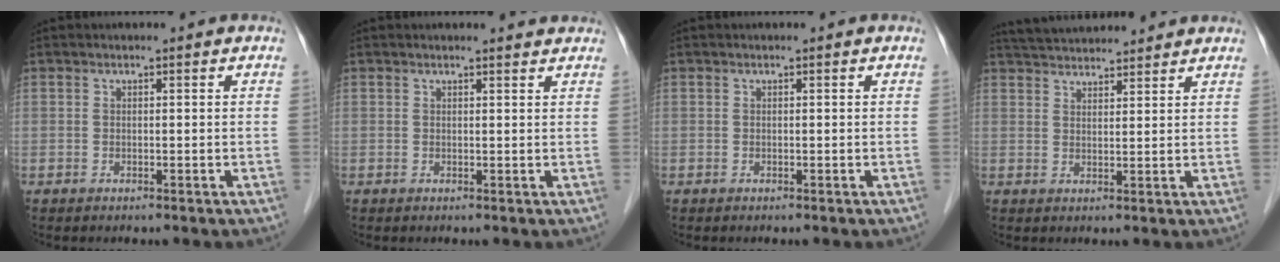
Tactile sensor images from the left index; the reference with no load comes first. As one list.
[{"total": 2.0, "force": [2.0, 0.0, 0.3], "torque": [-0.011, 0.000, 0.019]}, {"total": 0.0}, {"total": 9.9, "force": [9.4, 1.2, 2.9], "torque": [-0.053, 0.034, 0.144]}]